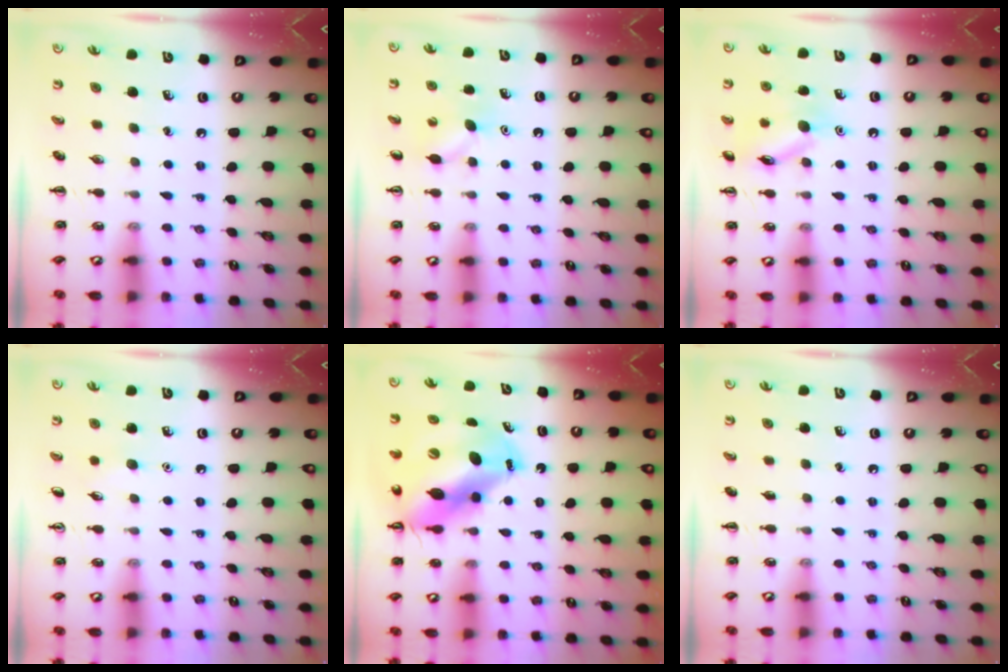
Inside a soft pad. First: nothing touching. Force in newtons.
{"total": 5.5, "press": 5.3, "slide": 1.3}
{"total": 11.0, "press": 11.0, "slide": 0.5}
{"total": 3.4, "press": 3.3, "slide": 1.0}
{"total": 12.9, "press": 12.3, "slide": 3.9}
{"total": 0.0}